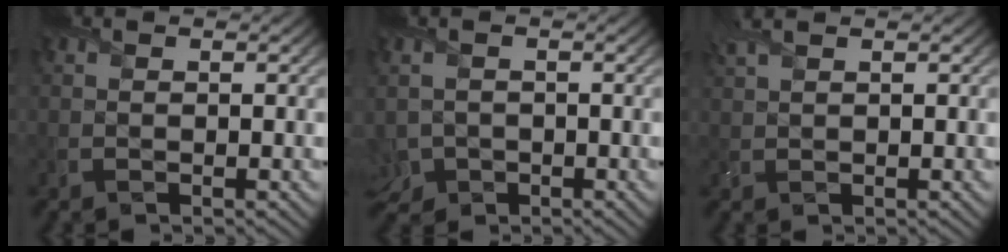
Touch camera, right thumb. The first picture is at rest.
{"total": 3.2, "force": [-1.3, 2.6, 1.3], "torque": [-0.040, -0.012, -0.028]}
{"total": 2.0, "force": [1.5, 0.3, 1.2], "torque": [-0.034, 0.012, 0.037]}